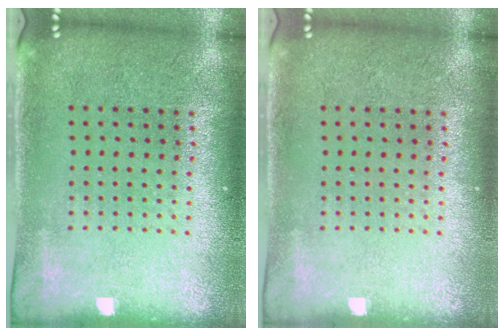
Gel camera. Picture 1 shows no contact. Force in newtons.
{"total": 0.0}